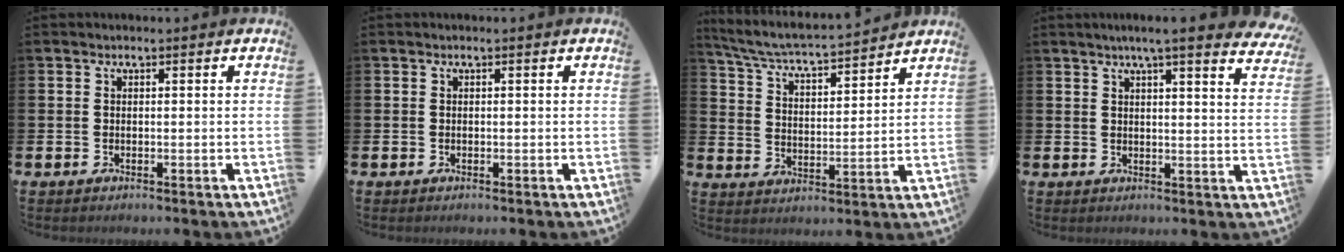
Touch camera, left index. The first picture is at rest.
{"total": 0.0}
{"total": 5.5, "force": [5.2, 0.2, 1.5], "torque": [-0.059, -0.044, 0.086]}
{"total": 4.8, "force": [4.3, -0.1, 2.1], "torque": [-0.036, -0.024, 0.069]}